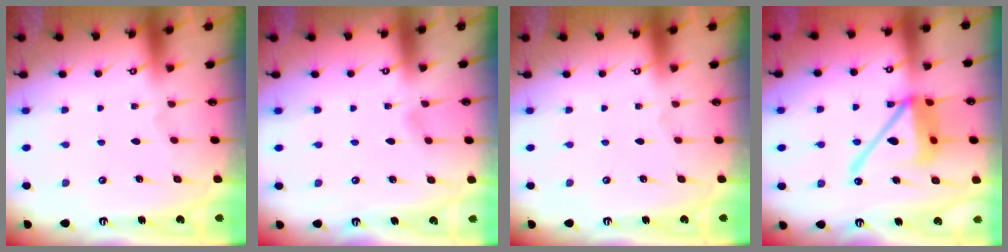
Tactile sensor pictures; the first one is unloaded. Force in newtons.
{"total": 2.5, "press": 2.5, "slide": 0.4}
{"total": 0.0}
{"total": 16.4, "press": 16.2, "slide": 2.2}